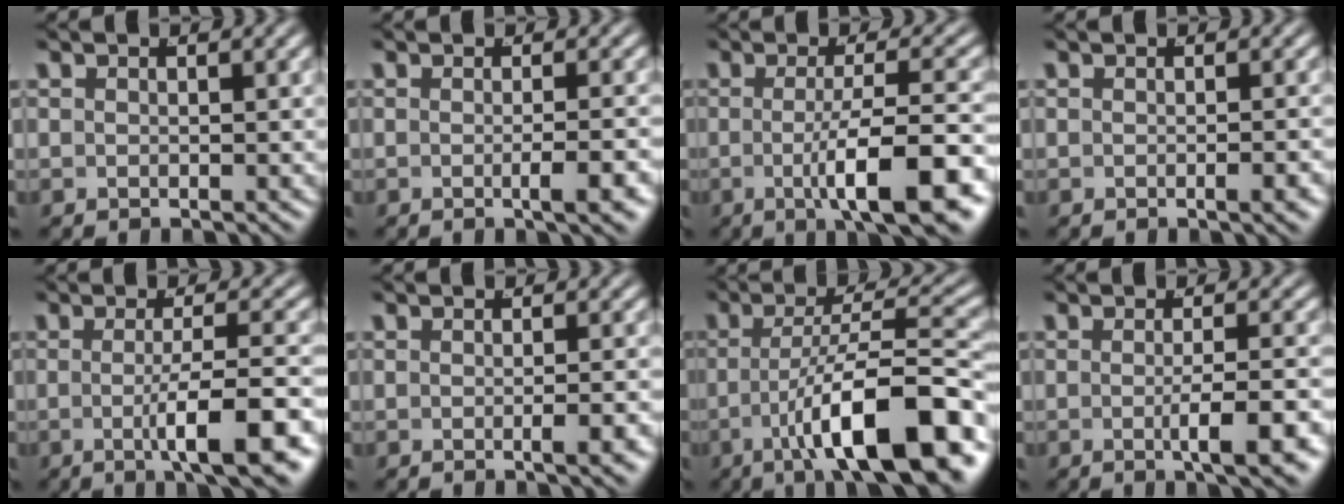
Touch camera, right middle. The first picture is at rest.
{"total": 2.1, "force": [-1.0, -0.4, 1.8], "torque": [-0.019, 0.006, -0.020]}
{"total": 7.3, "force": [-2.6, 1.0, 6.7], "torque": [-0.095, -0.009, -0.033]}
{"total": 0.9, "force": [-0.5, -0.3, 0.7], "torque": [-0.005, 0.008, -0.012]}
{"total": 5.9, "force": [-2.2, 0.3, 5.4], "torque": [-0.078, -0.007, -0.030]}
{"total": 1.5, "force": [-0.8, -0.4, 1.2], "torque": [-0.012, 0.007, -0.016]}
{"total": 10.4, "force": [-4.4, 2.2, 9.1], "torque": [-0.130, -0.007, -0.057]}
{"total": 3.8, "force": [-1.7, -0.1, 3.4], "torque": [-0.045, 0.000, -0.027]}